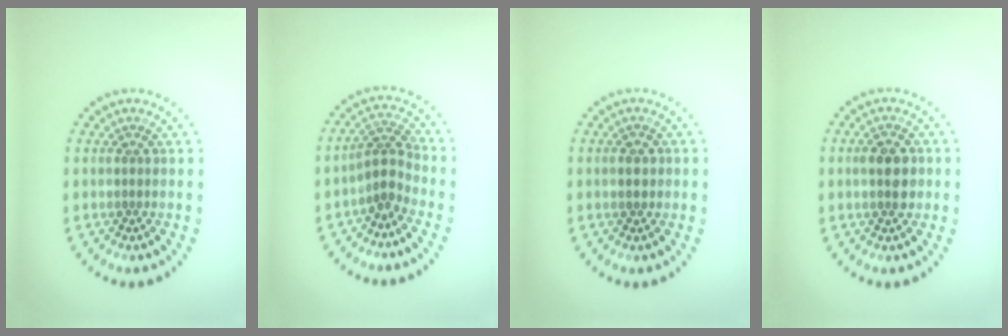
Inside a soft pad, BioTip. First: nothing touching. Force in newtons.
{"total": 2.5, "press": 1.8, "slide": 1.7}
{"total": 1.7, "press": 1.7, "slide": 0.1}
{"total": 3.0, "press": 3.0, "slide": 0.1}